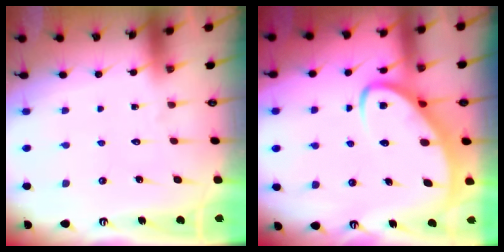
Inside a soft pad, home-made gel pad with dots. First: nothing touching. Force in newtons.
{"total": 5.8, "press": 5.8, "slide": 0.7}